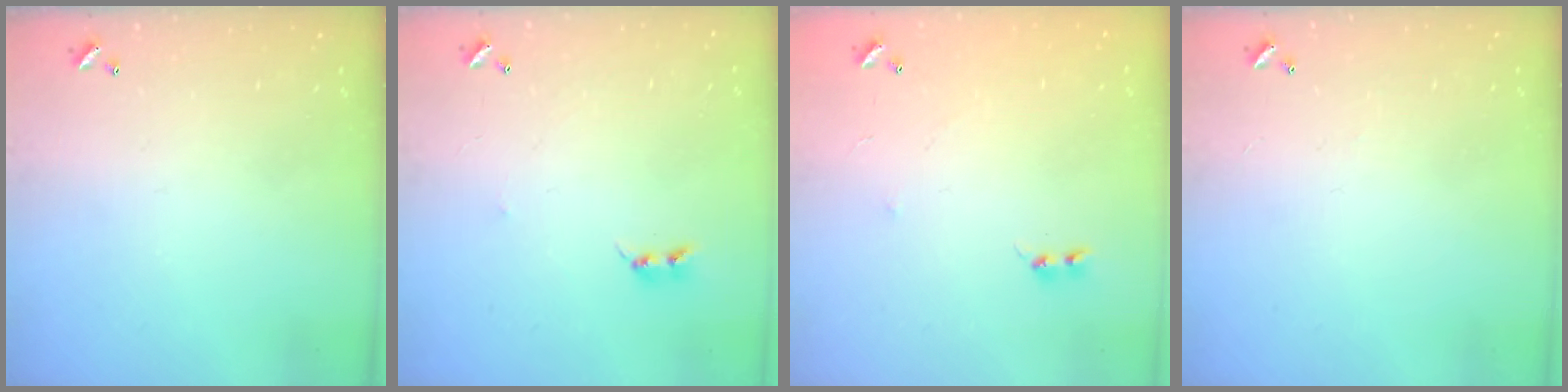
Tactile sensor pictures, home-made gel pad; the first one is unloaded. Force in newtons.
{"total": 2.2, "press": 2.2, "slide": 0.4}
{"total": 5.4, "press": 5.4, "slide": 0.7}
{"total": 0.6, "press": 0.2, "slide": 0.6}